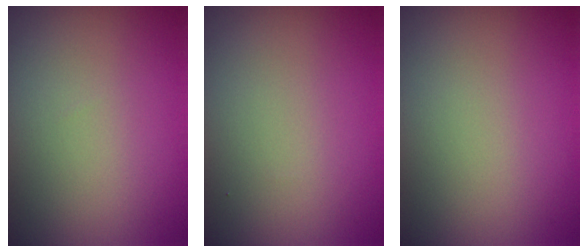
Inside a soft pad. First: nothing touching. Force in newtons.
{"total": 0.0}
{"total": 0.0}